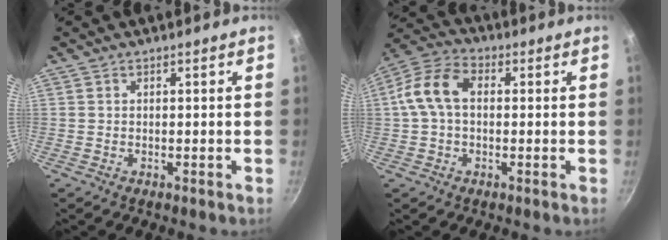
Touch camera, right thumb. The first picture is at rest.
{"total": 10.0, "force": [0.8, 6.6, 7.5], "torque": [-0.153, 0.032, 0.008]}